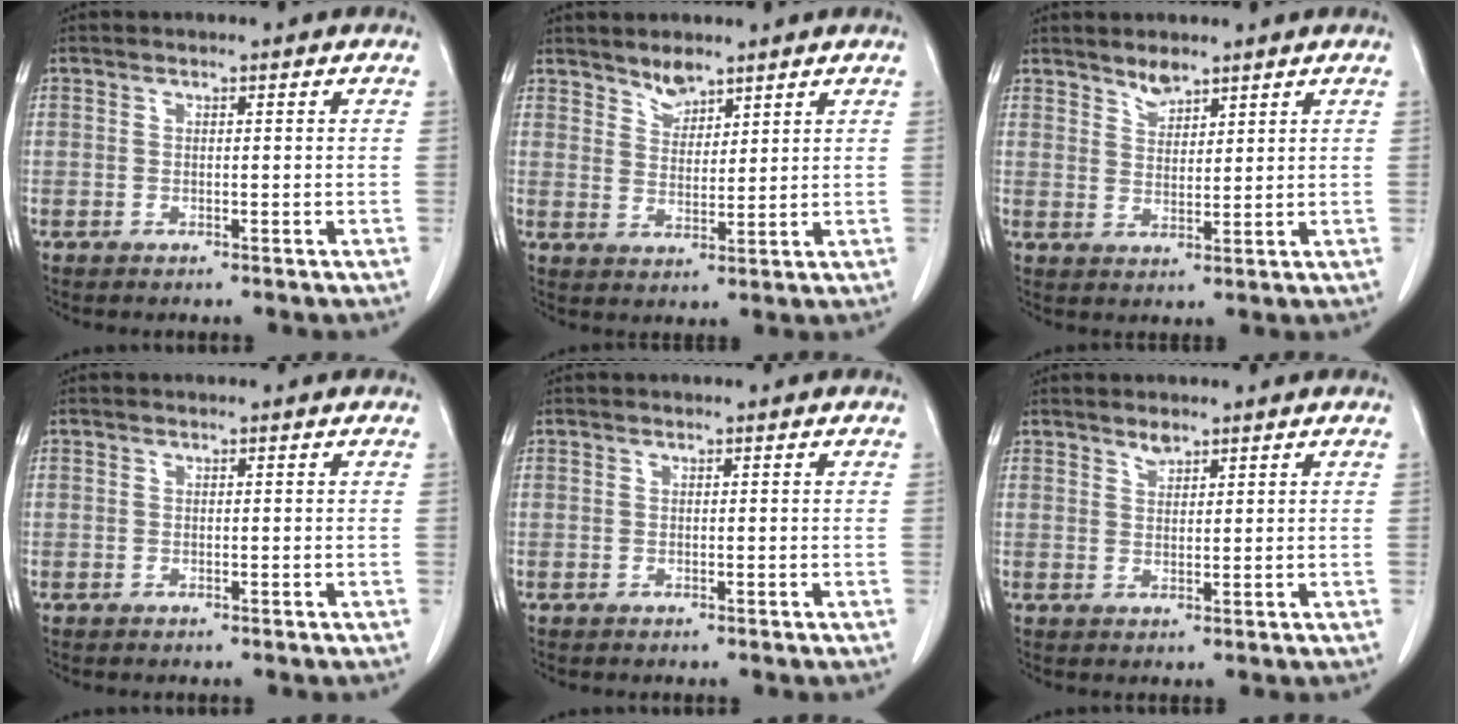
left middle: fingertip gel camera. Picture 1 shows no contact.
{"total": 3.5, "force": [3.0, 1.3, 1.2], "torque": [-0.022, -0.002, 0.058]}
{"total": 2.9, "force": [2.6, 0.9, 1.0], "torque": [-0.020, -0.004, 0.048]}
{"total": 0.0}
{"total": 0.0}
{"total": 1.6, "force": [1.4, 0.5, 0.6], "torque": [-0.013, -0.003, 0.026]}